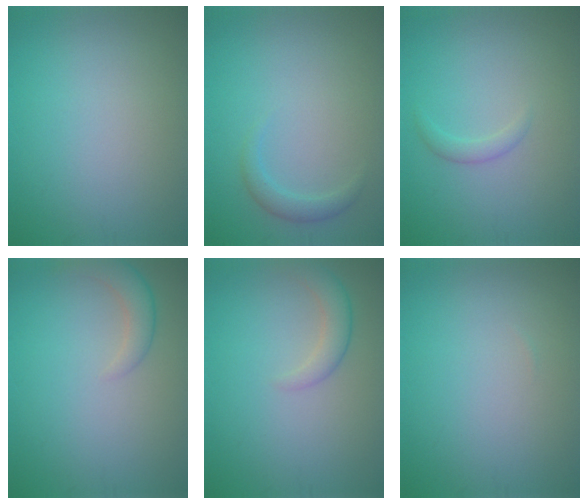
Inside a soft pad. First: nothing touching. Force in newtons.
{"total": 1.5, "press": 1.5, "slide": 0.1}
{"total": 1.2, "press": 1.1, "slide": 0.2}
{"total": 2.6, "press": 2.6, "slide": 0.2}
{"total": 2.3, "press": 2.3, "slide": 0.1}
{"total": 0.0}